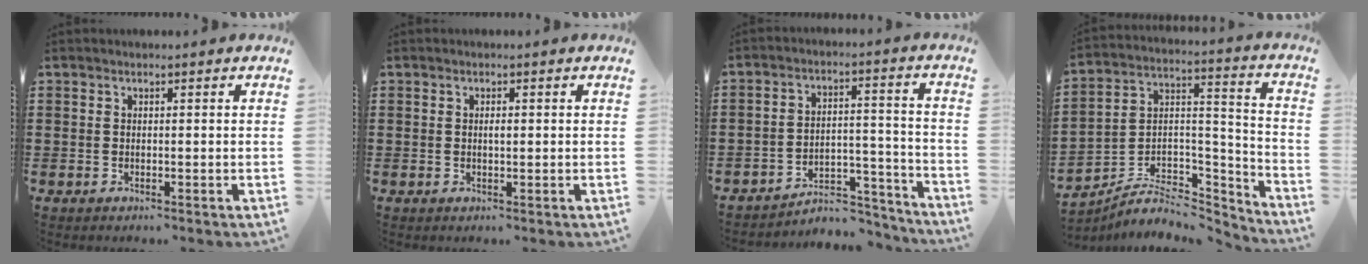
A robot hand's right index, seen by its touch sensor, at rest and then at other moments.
{"total": 1.1, "force": [0.0, 0.4, 1.0], "torque": [-0.020, 0.000, 0.000]}
{"total": 5.7, "force": [-5.2, 1.6, 1.7], "torque": [-0.027, 0.014, -0.102]}
{"total": 6.7, "force": [-5.2, 3.5, 2.2], "torque": [-0.046, 0.006, -0.101]}